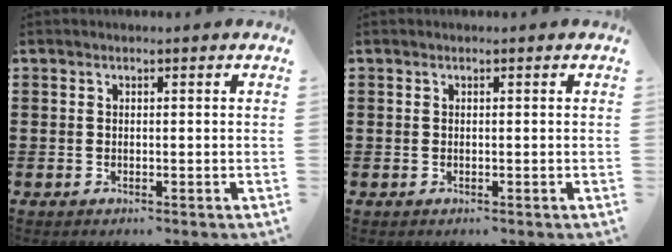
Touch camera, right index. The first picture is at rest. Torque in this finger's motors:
{"motor_torque": [-0.13, 0.45, 0.00, 0.01]}